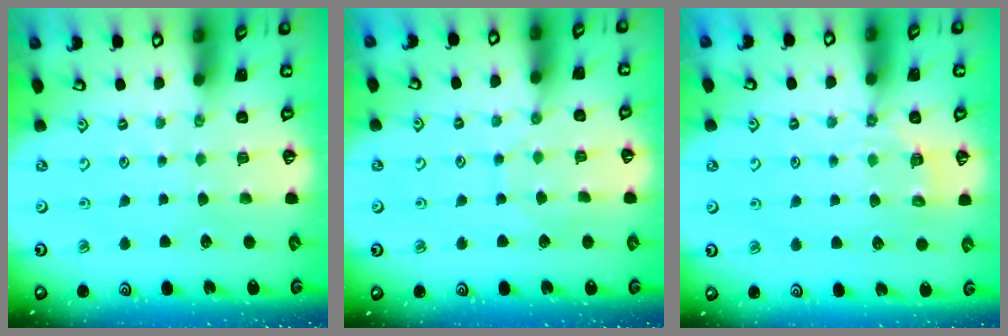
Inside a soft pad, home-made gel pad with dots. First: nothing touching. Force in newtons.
{"total": 5.0, "press": 5.0, "slide": 0.4}
{"total": 5.2, "press": 5.0, "slide": 1.2}